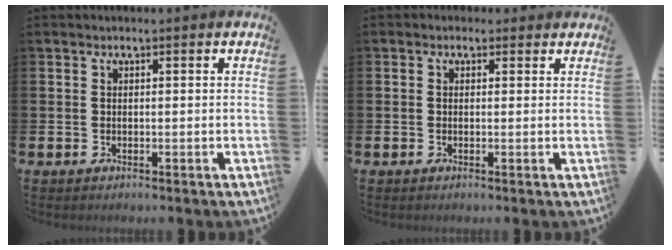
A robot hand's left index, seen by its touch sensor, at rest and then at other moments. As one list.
[{"total": 0.9, "force": [0.4, 0.8, 0.2], "torque": [-0.004, 0.008, 0.005]}]